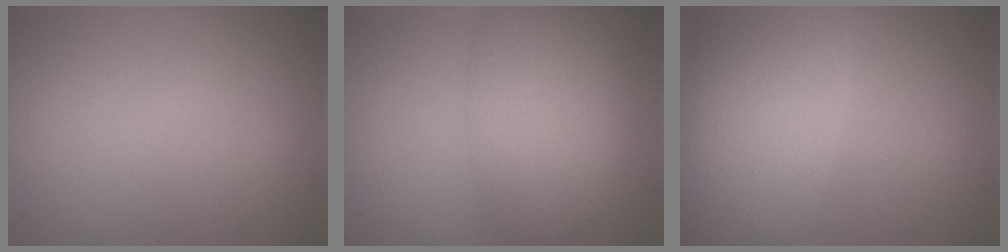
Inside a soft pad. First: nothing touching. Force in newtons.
{"total": 6.1, "press": 6.1, "slide": 0.2}
{"total": 9.7, "press": 9.7, "slide": 0.4}